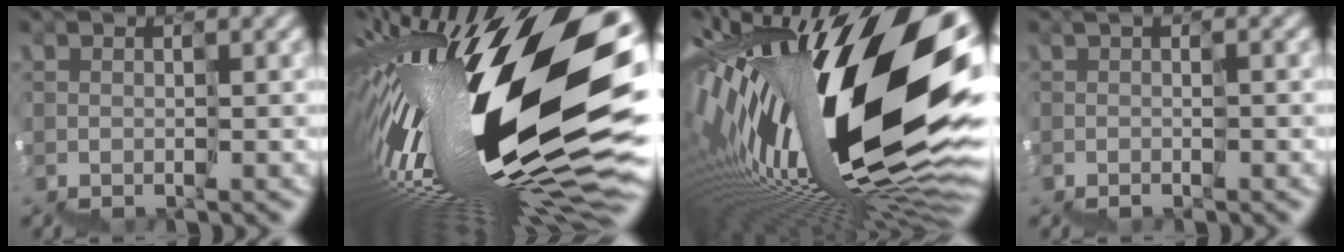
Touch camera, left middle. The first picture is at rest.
{"total": 18.5, "force": [2.6, 5.6, 17.4], "torque": [-0.330, -0.027, 0.057]}
{"total": 19.6, "force": [4.4, 7.2, 17.7], "torque": [-0.337, -0.032, 0.082]}
{"total": 0.6, "force": [-0.2, -0.5, -0.3], "torque": [0.006, 0.002, 0.000]}